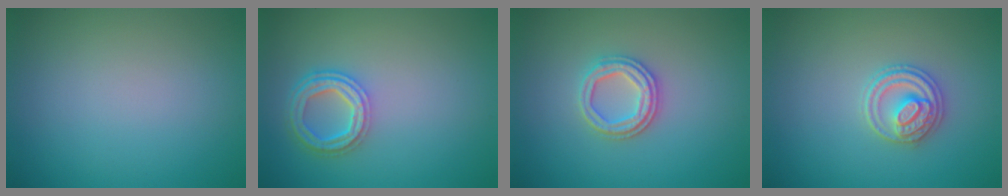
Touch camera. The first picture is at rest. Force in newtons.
{"total": 3.9, "press": 3.1, "slide": 2.4}
{"total": 3.1, "press": 2.8, "slide": 1.2}
{"total": 2.8, "press": 2.7, "slide": 0.6}